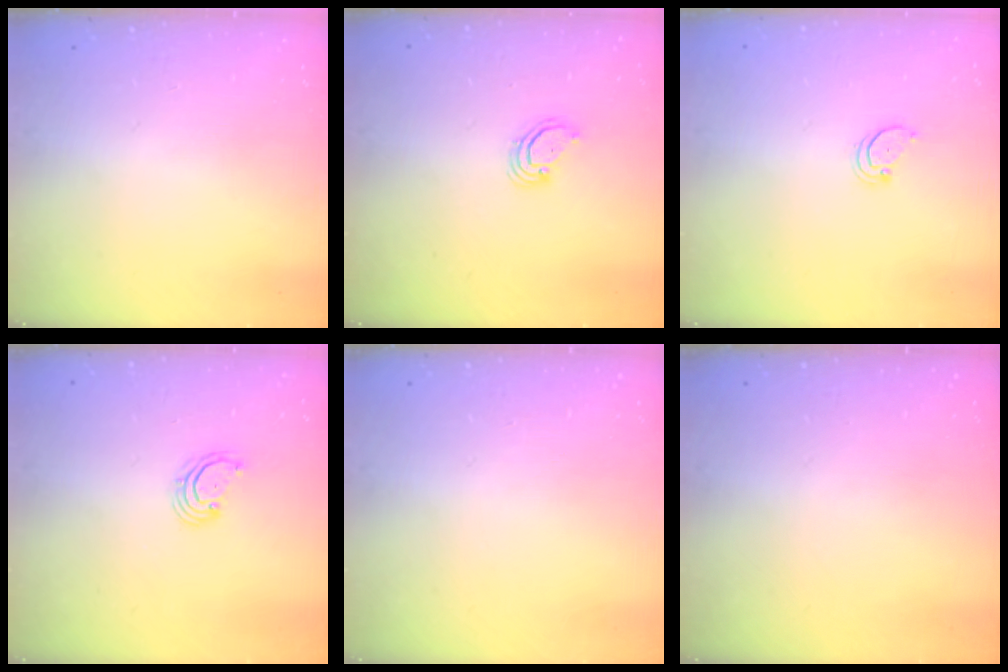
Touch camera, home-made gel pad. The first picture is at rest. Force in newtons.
{"total": 2.9, "press": 2.9, "slide": 0.2}
{"total": 1.4, "press": 1.3, "slide": 0.1}
{"total": 2.5, "press": 2.5, "slide": 0.3}
{"total": 0.0}
{"total": 0.0}